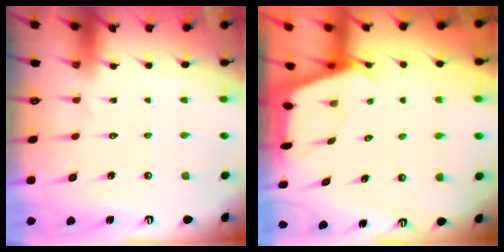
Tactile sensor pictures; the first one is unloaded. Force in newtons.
{"total": 2.4, "press": 2.4, "slide": 0.3}